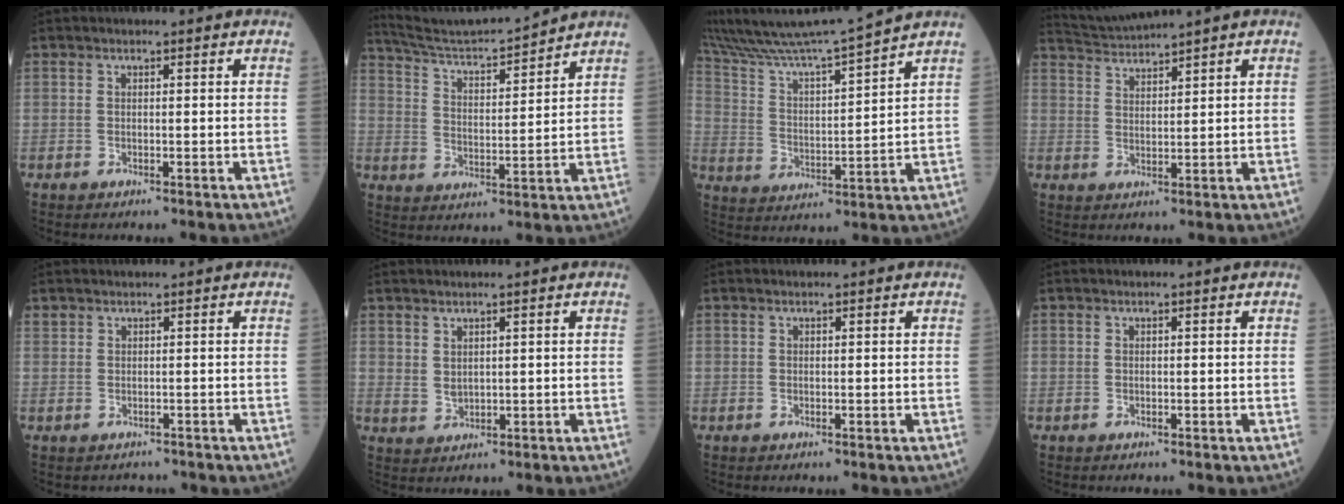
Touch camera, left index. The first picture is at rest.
{"total": 13.0, "force": [12.5, -1.2, 3.6], "torque": [-0.076, 0.002, 0.209]}
{"total": 15.6, "force": [14.4, -2.5, 5.6], "torque": [-0.120, -0.023, 0.244]}
{"total": 4.1, "force": [3.8, -1.7, -0.2], "torque": [-0.008, -0.001, 0.084]}
{"total": 0.8, "force": [-0.2, 0.8, 0.0], "torque": [0.000, 0.007, 0.000]}
{"total": 1.9, "force": [1.2, 1.0, 1.1], "torque": [-0.025, -0.005, 0.035]}
{"total": 0.0}
{"total": 0.0}